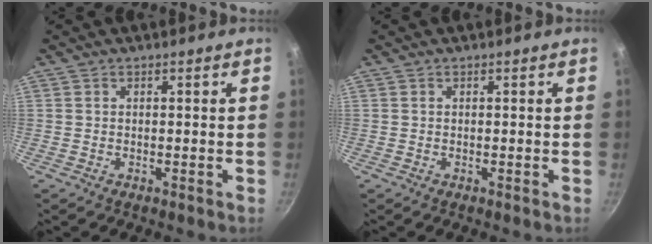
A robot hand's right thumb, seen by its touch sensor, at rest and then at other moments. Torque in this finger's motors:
{"motor_torque": [-0.03, 0.03, 0.00, 0.00, 0.00]}